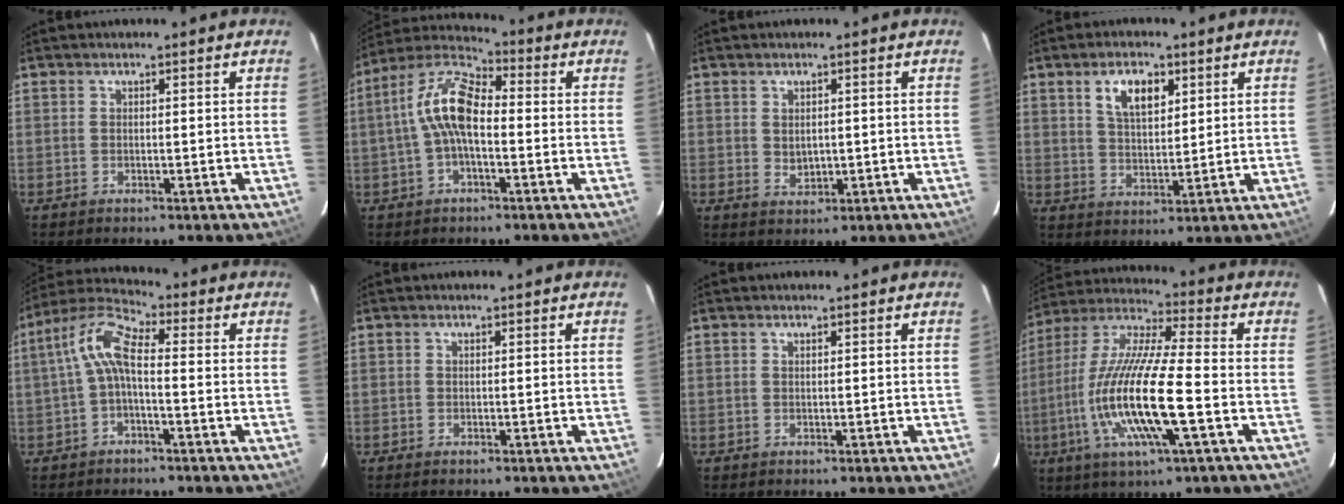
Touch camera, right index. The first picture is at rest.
{"total": 10.4, "force": [-0.8, 4.4, 9.4], "torque": [-0.198, 0.025, -0.020]}
{"total": 2.6, "force": [0.4, 2.1, 1.5], "torque": [-0.023, 0.000, 0.011]}
{"total": 7.3, "force": [3.6, 3.6, 5.3], "torque": [-0.095, 0.010, 0.068]}
{"total": 7.4, "force": [-0.6, 2.6, 6.9], "torque": [-0.156, 0.023, -0.018]}
{"total": 0.0}
{"total": 0.0}
{"total": 19.1, "force": [-5.0, 3.0, 18.2], "torque": [-0.366, -0.016, -0.100]}